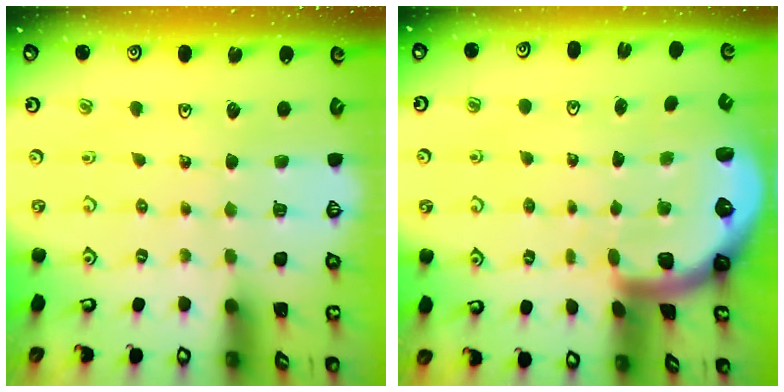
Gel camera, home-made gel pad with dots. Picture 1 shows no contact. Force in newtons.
{"total": 2.5, "press": 2.5, "slide": 0.6}